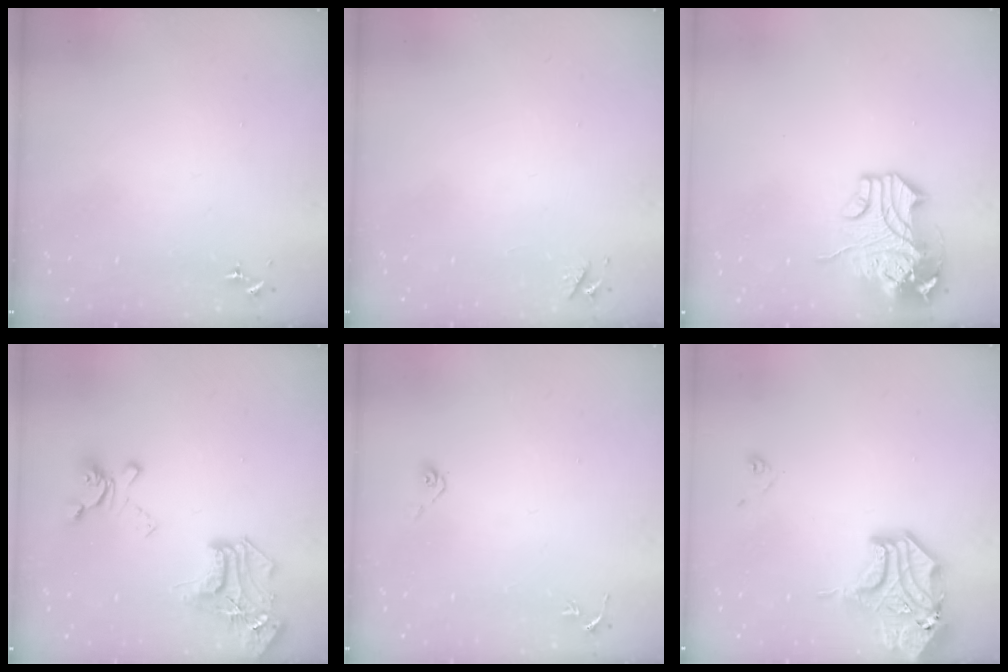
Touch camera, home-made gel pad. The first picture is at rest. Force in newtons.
{"total": 3.6, "press": 3.5, "slide": 0.6}
{"total": 13.9, "press": 13.7, "slide": 2.3}
{"total": 19.7, "press": 19.7, "slide": 1.4}
{"total": 3.9, "press": 3.4, "slide": 1.9}
{"total": 16.5, "press": 16.3, "slide": 2.5}